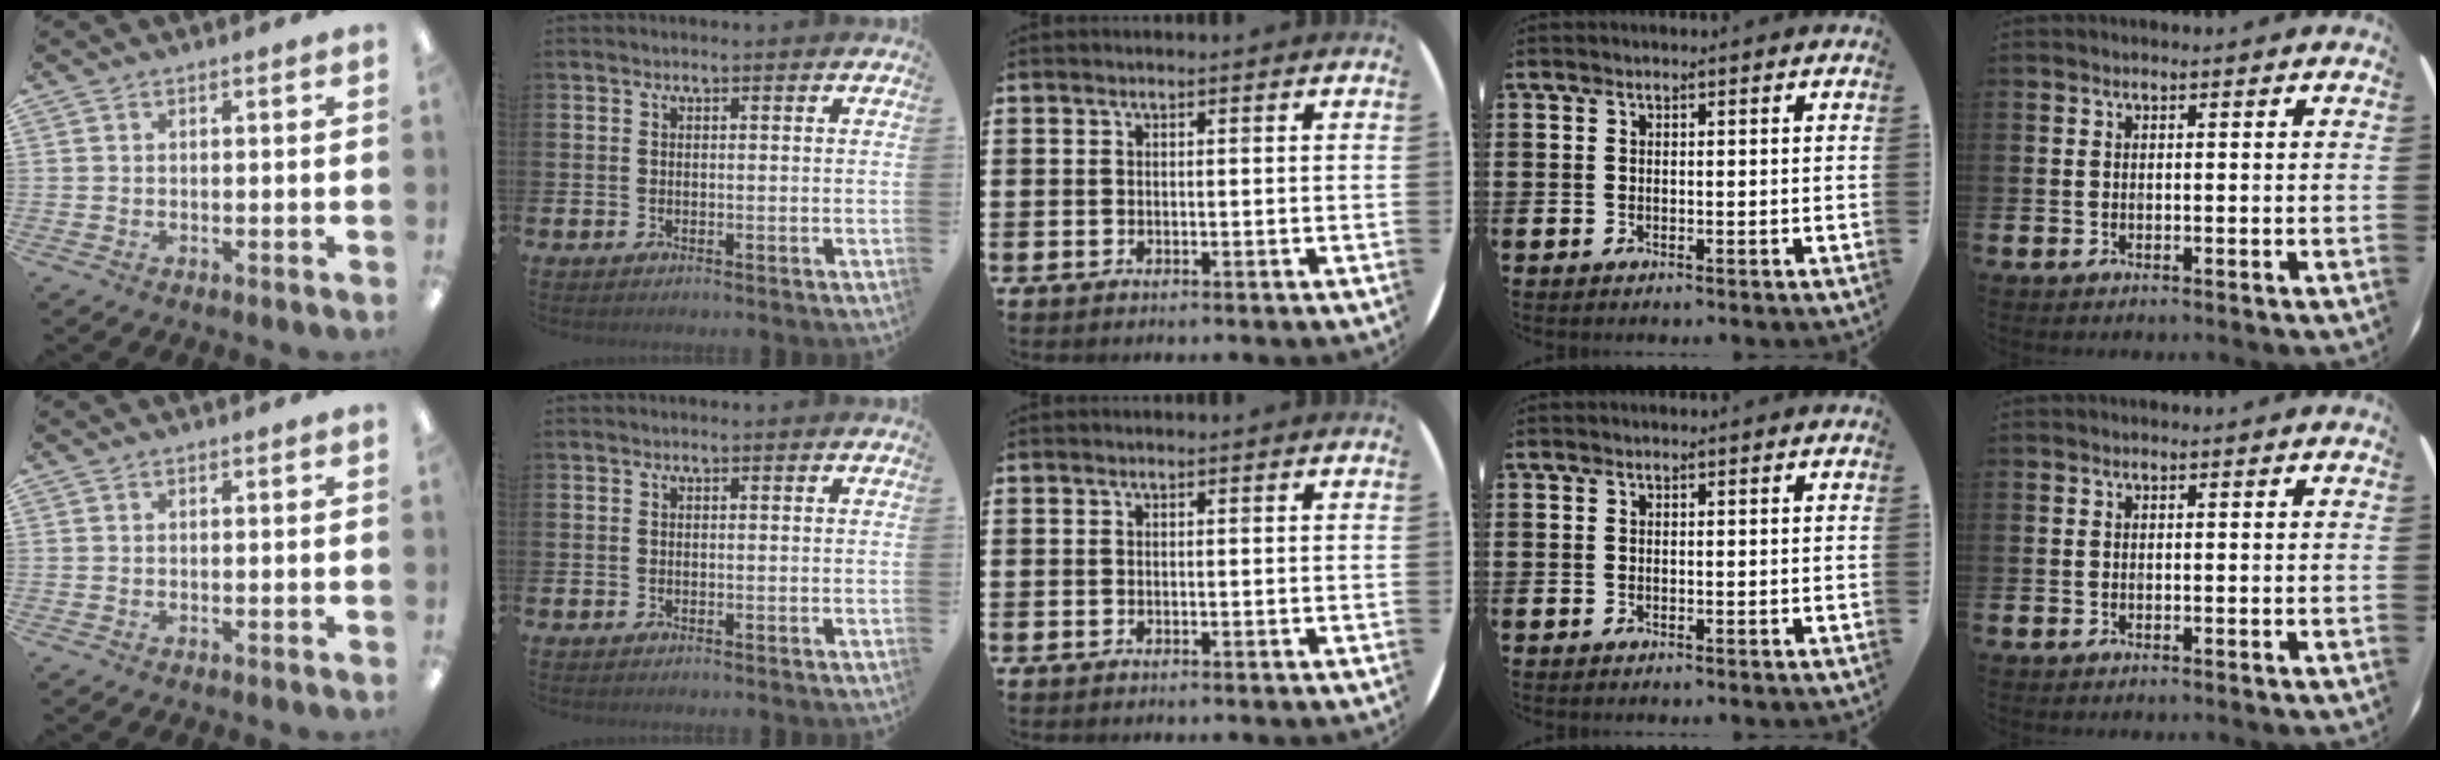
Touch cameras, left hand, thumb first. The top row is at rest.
{}